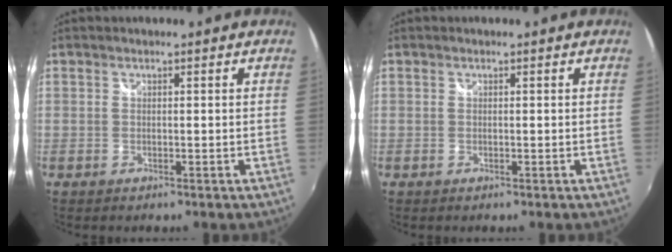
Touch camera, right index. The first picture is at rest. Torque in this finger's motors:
{"motor_torque": [-0.03, 0.00, 0.00, 0.00]}